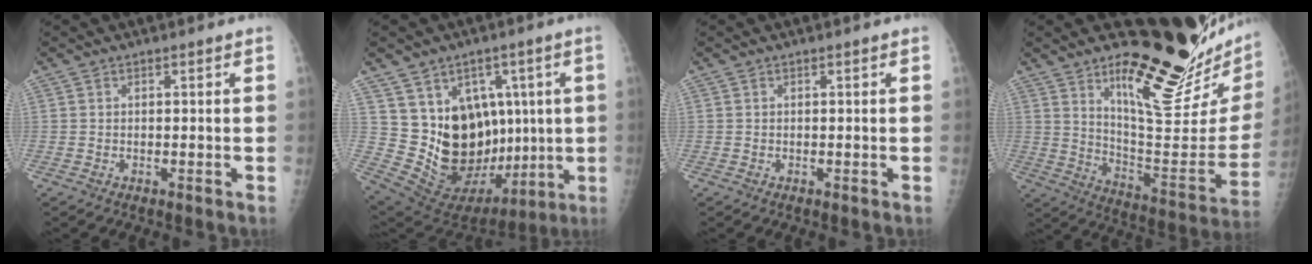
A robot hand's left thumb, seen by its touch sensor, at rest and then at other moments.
{"total": 19.6, "force": [2.2, 13.5, 14.1], "torque": [-0.181, -0.018, 0.076]}
{"total": 0.0}
{"total": 26.2, "force": [18.2, 6.5, 17.7], "torque": [-0.220, -0.140, 0.273]}